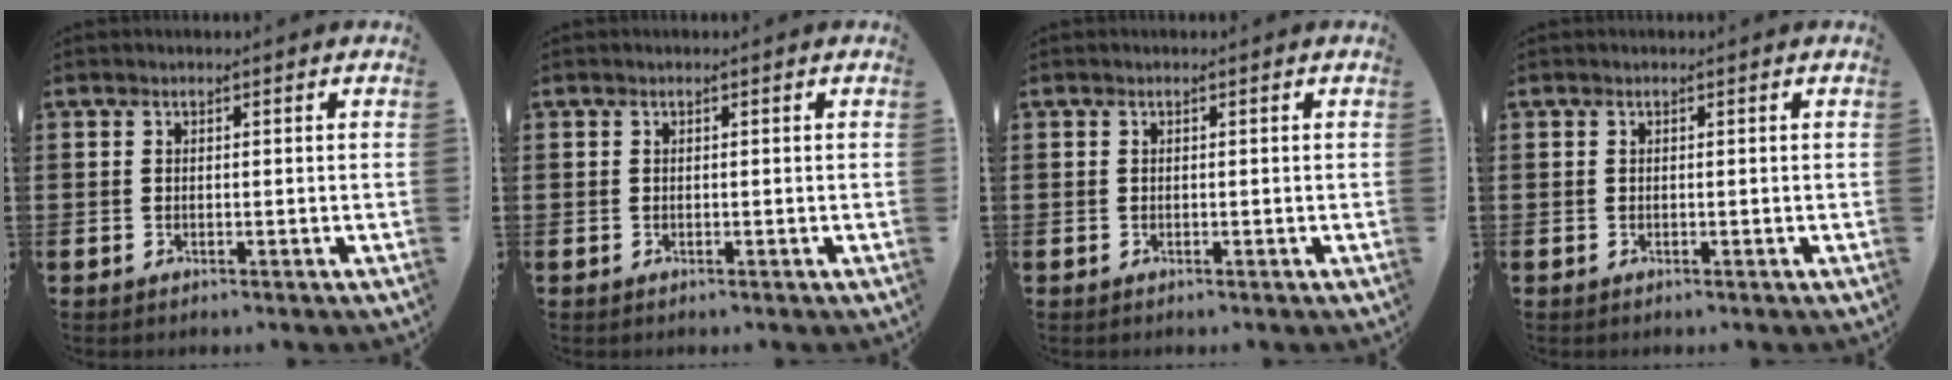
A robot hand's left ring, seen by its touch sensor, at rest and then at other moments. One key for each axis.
{"total": 0.0}
{"total": 0.0}
{"total": 0.0}